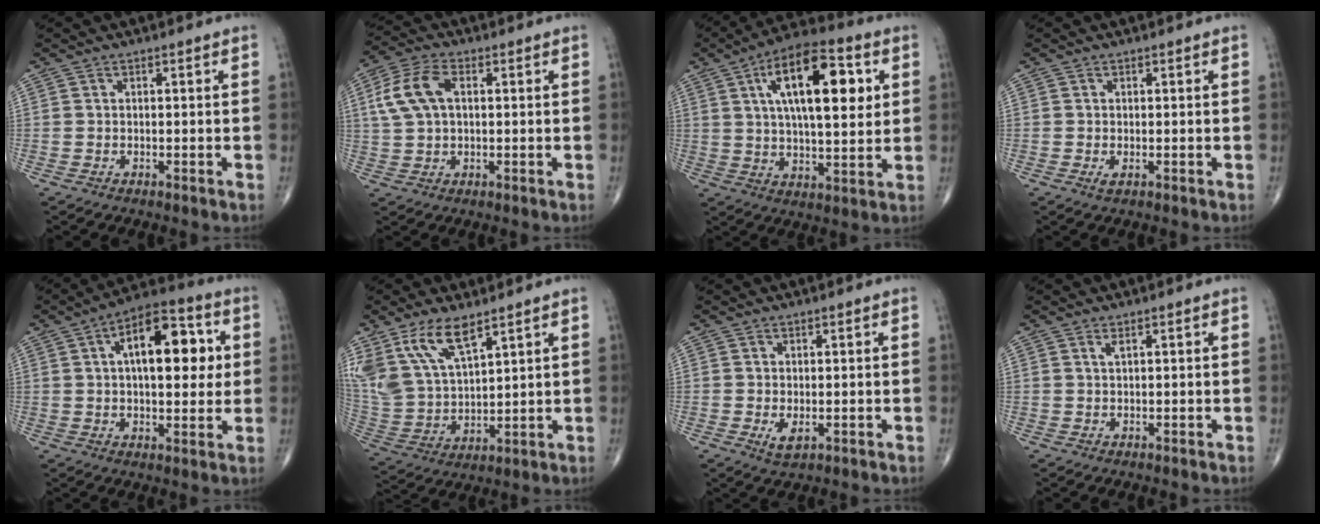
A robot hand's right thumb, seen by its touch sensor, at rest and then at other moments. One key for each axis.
{"total": 9.2, "fx": 2.0, "fy": 5.4, "fz": 7.2, "tx": -0.154, "ty": 0.017, "tz": 0.037}
{"total": 19.4, "fx": 5.7, "fy": 7.9, "fz": 16.7, "tx": -0.253, "ty": -0.002, "tz": 0.087}
{"total": 0.8, "fx": -0.2, "fy": 0.3, "fz": 0.7, "tx": -0.013, "ty": -0.004, "tz": -0.003}
{"total": 16.4, "fx": 3.6, "fy": 7.9, "fz": 13.9, "tx": -0.176, "ty": 0.013, "tz": 0.048}
{"total": 14.9, "fx": 9.1, "fy": 6.4, "fz": 9.9, "tx": -0.191, "ty": -0.031, "tz": 0.198}
{"total": 2.3, "fx": -0.4, "fy": 1.1, "fz": 2.0, "tx": -0.033, "ty": -0.007, "tz": -0.001}
{"total": 0.9, "fx": 0.5, "fy": 0.2, "fz": 0.7, "tx": -0.016, "ty": 0.000, "tz": 0.010}